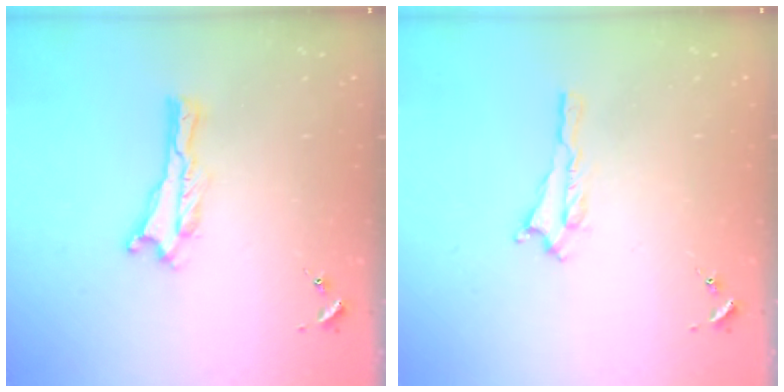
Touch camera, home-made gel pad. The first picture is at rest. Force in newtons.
{"total": 1.4, "press": 1.4, "slide": 0.2}